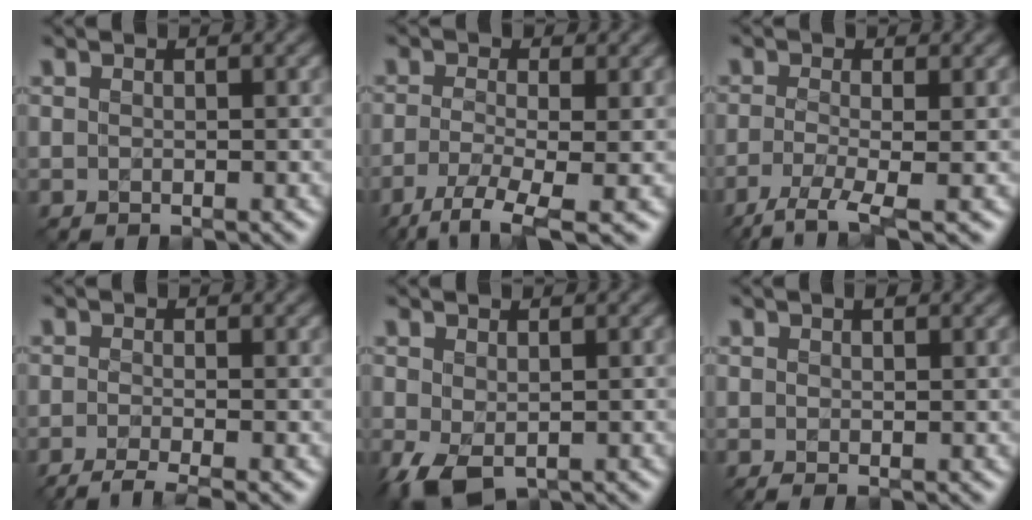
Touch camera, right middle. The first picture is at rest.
{"total": 4.4, "force": [-2.3, 1.2, 3.6], "torque": [-0.076, -0.004, -0.050]}
{"total": 3.6, "force": [-1.7, 0.8, 3.0], "torque": [-0.062, -0.004, -0.044]}
{"total": 3.0, "force": [-1.9, 0.7, 2.2], "torque": [-0.033, 0.000, -0.045]}
{"total": 3.4, "force": [-1.2, 1.9, 2.5], "torque": [-0.060, -0.008, -0.020]}
{"total": 1.1, "force": [0.6, 0.3, 1.0], "torque": [-0.014, 0.001, 0.008]}